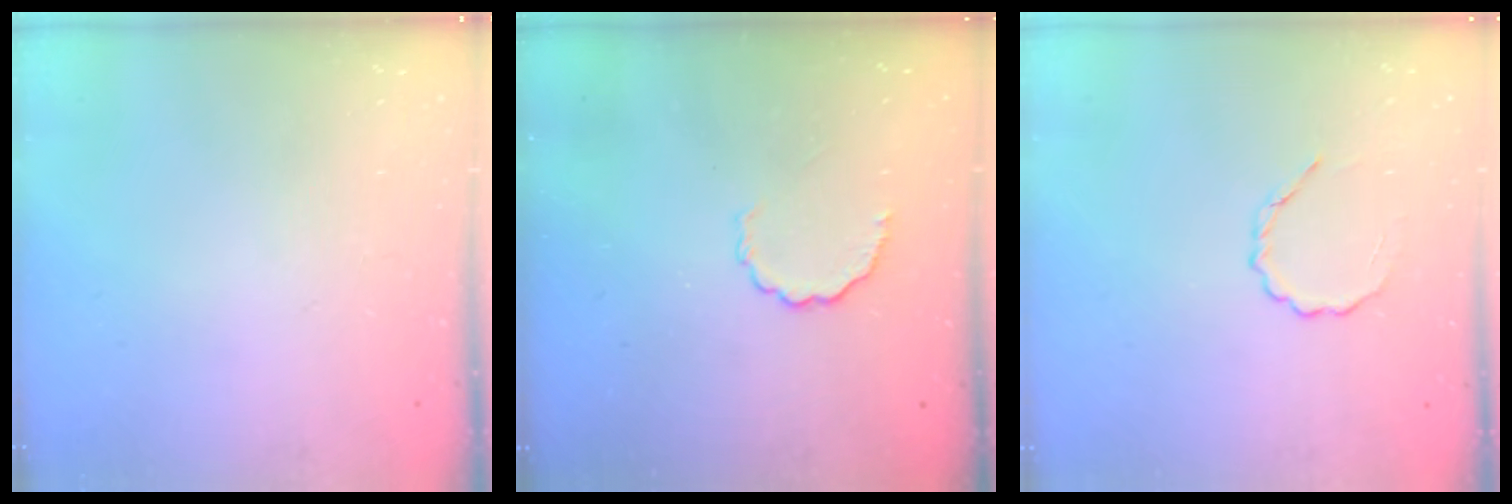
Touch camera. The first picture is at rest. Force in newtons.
{"total": 4.5, "press": 4.3, "slide": 1.5}
{"total": 3.0, "press": 2.8, "slide": 1.0}